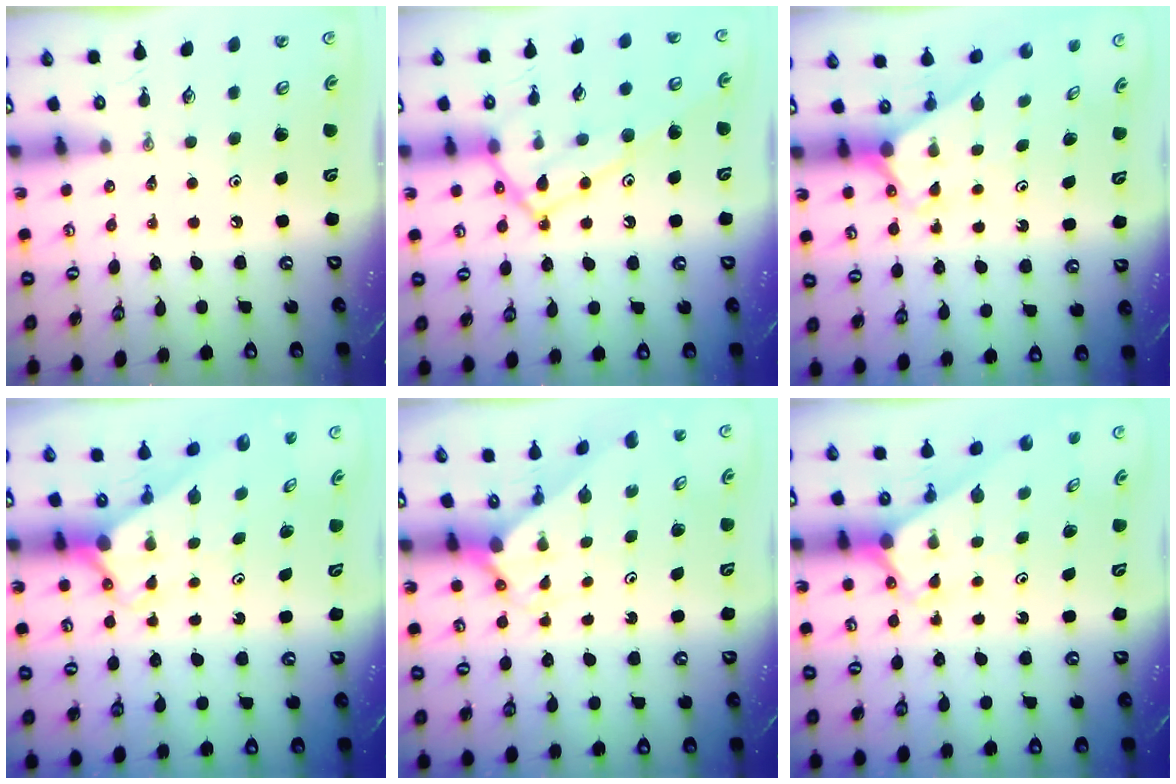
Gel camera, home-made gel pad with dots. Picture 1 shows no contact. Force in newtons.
{"total": 15.8, "press": 15.7, "slide": 0.7}
{"total": 2.2, "press": 2.2, "slide": 0.2}
{"total": 2.7, "press": 2.7, "slide": 0.2}
{"total": 1.7, "press": 1.7, "slide": 0.2}
{"total": 2.3, "press": 2.3, "slide": 0.2}